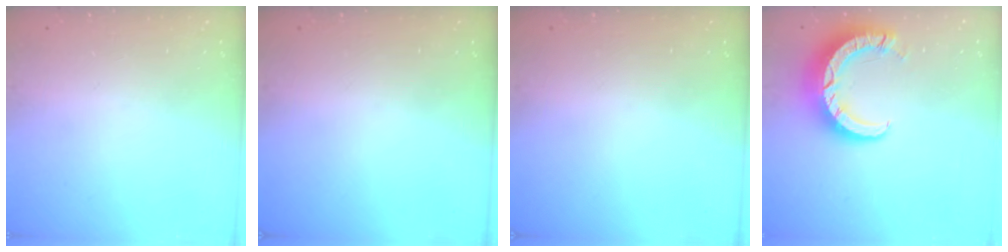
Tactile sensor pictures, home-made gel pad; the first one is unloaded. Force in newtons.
{"total": 0.0}
{"total": 0.0}
{"total": 9.9, "press": 9.8, "slide": 1.0}